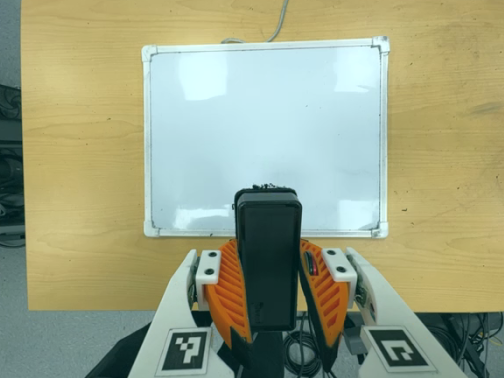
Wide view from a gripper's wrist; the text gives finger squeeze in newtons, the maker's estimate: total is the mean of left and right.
{"total": 7.4, "left": 5.7, "right": 9.1}